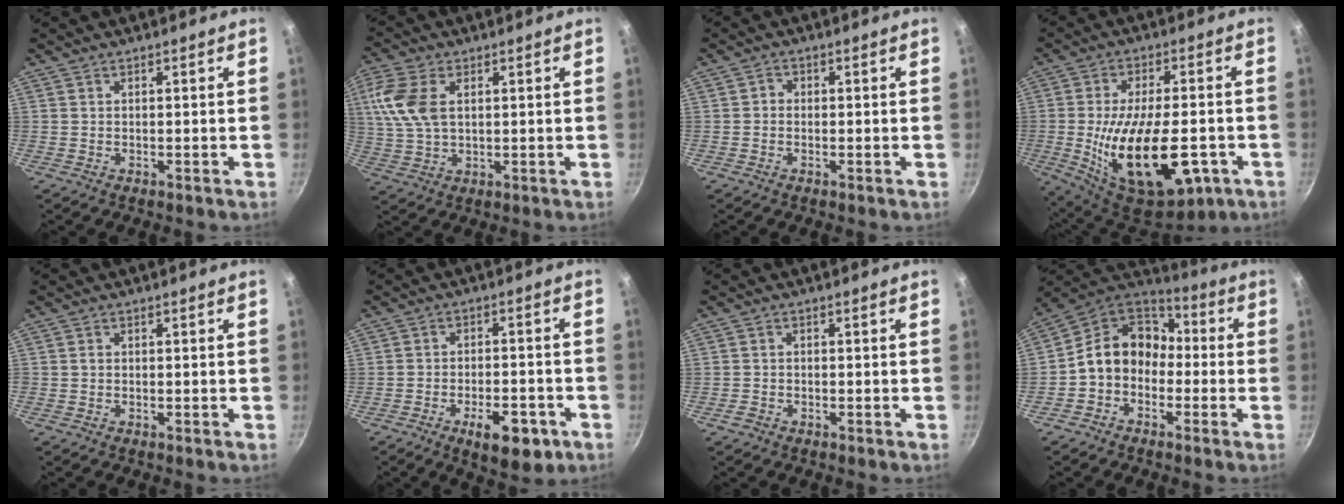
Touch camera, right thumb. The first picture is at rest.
{"total": 9.9, "force": [2.4, 5.9, 7.5], "torque": [-0.161, 0.004, 0.046]}
{"total": 1.3, "force": [-0.4, 1.1, 0.5], "torque": [-0.006, 0.007, -0.010]}
{"total": 22.3, "force": [-5.7, 10.5, 18.9], "torque": [-0.299, 0.007, -0.075]}
{"total": 0.5, "force": [-0.2, 0.2, 0.4], "torque": [-0.012, 0.004, -0.005]}
{"total": 10.1, "force": [-4.9, 4.7, 7.5], "torque": [-0.086, 0.024, -0.062]}
{"total": 1.6, "force": [-1.1, 1.0, 0.5], "torque": [-0.015, 0.009, -0.022]}
{"total": 12.4, "force": [-1.8, 10.1, 7.1], "torque": [-0.088, 0.052, -0.057]}